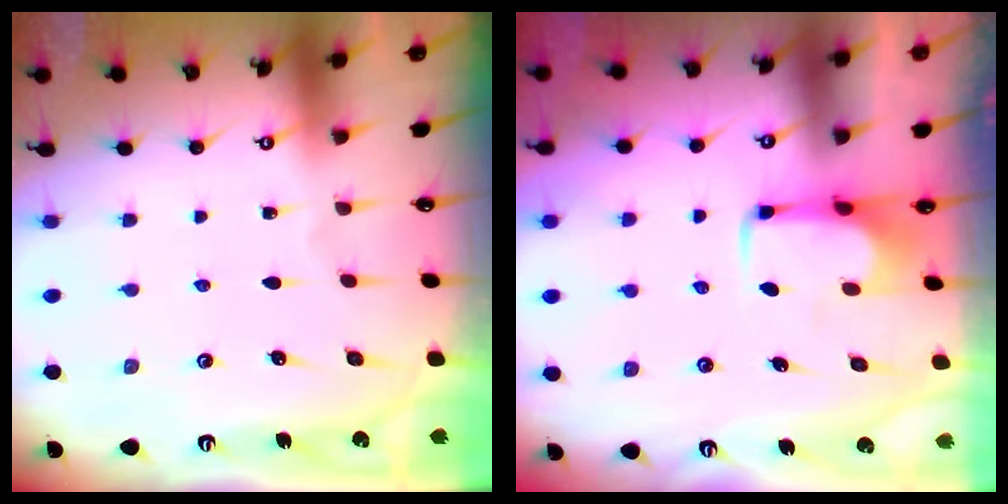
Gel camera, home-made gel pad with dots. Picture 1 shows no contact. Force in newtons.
{"total": 2.2, "press": 2.1, "slide": 0.4}